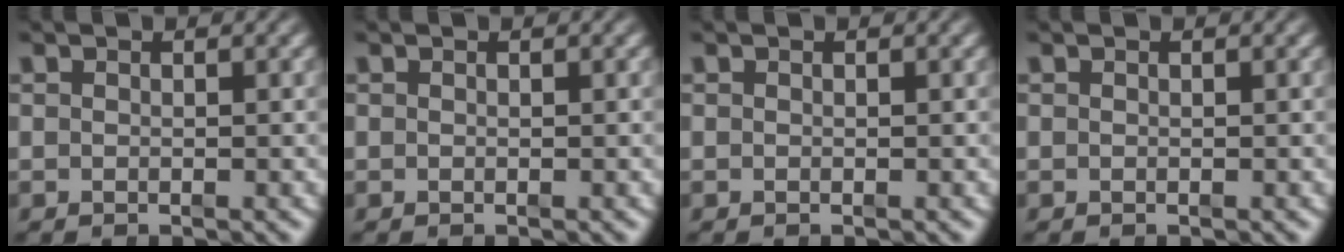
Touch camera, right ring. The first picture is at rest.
{"total": 0.0}
{"total": 0.0}
{"total": 0.0}